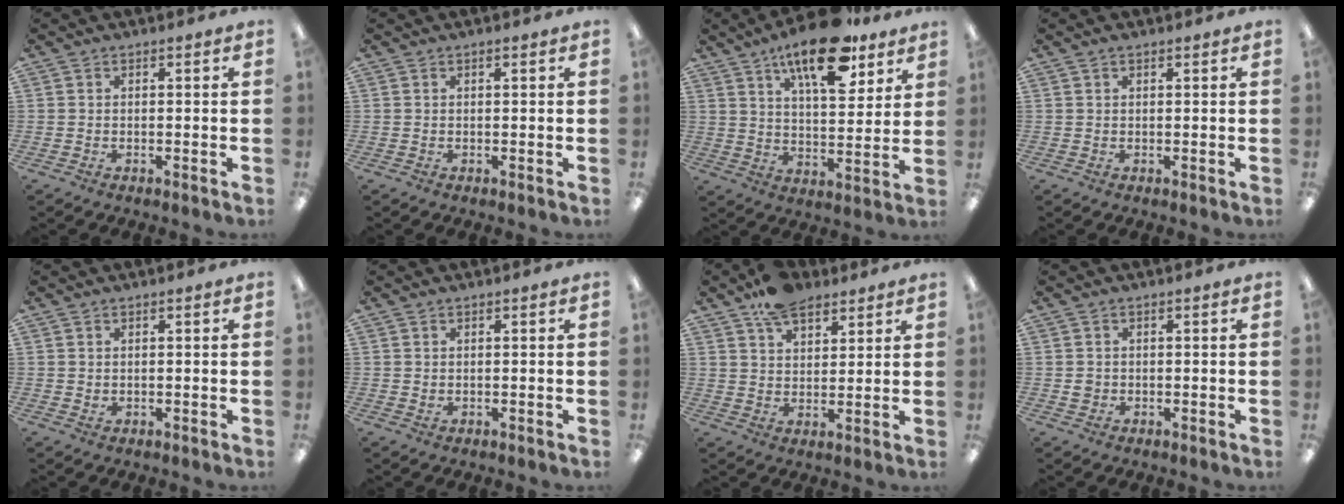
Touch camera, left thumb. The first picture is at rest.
{"total": 0.6, "force": [0.4, 0.1, 0.5], "torque": [-0.010, 0.000, 0.006]}
{"total": 17.2, "force": [11.4, 6.6, 11.0], "torque": [-0.167, -0.054, 0.187]}
{"total": 1.1, "force": [0.7, 0.4, 0.7], "torque": [-0.015, 0.000, 0.013]}
{"total": 0.9, "force": [0.7, 0.4, 0.4], "torque": [-0.010, 0.000, 0.013]}
{"total": 0.8, "force": [0.5, 0.3, 0.4], "torque": [-0.010, 0.002, 0.009]}
{"total": 9.2, "force": [6.9, 4.5, 4.1], "torque": [-0.066, -0.033, 0.126]}
{"total": 1.6, "force": [0.2, 1.4, 0.6], "torque": [-0.014, 0.004, 0.002]}